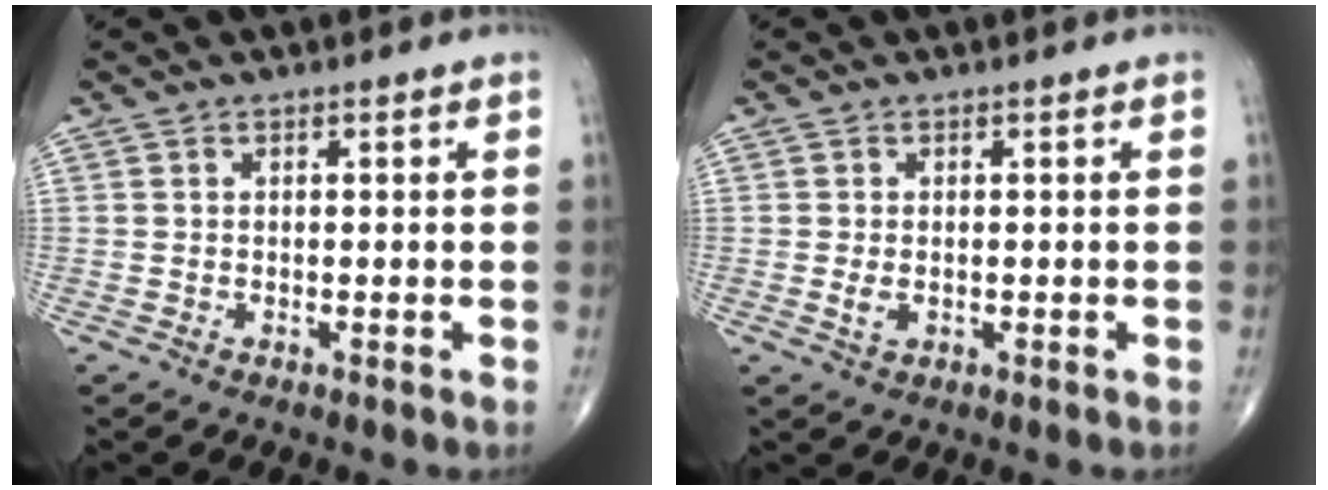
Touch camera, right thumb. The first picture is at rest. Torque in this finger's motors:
{"motor_torque": [-0.07, -0.04, 0.18, 0.19, 0.00]}